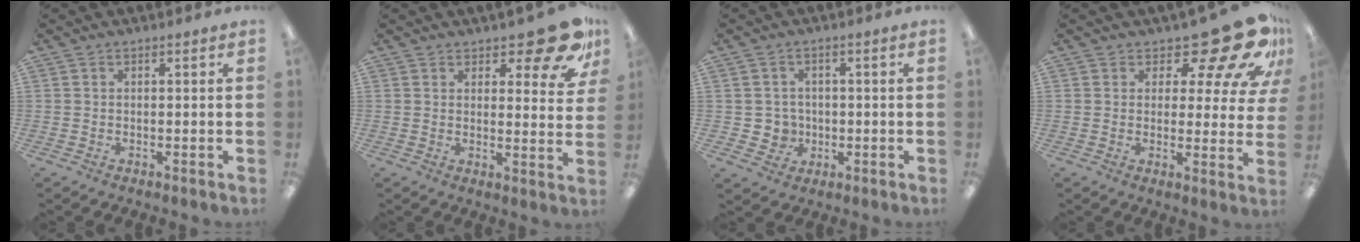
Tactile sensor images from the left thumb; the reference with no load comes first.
{"total": 12.5, "force": [9.2, 4.2, 7.3], "torque": [-0.083, -0.065, 0.155]}
{"total": 4.5, "force": [-0.3, 4.4, 0.7], "torque": [-0.014, 0.008, -0.004]}
{"total": 16.7, "force": [11.3, 6.2, 10.5], "torque": [-0.142, -0.084, 0.189]}